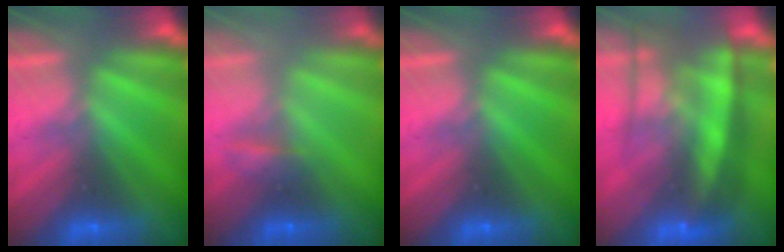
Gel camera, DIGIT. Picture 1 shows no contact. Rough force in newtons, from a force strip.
{"total": 2.2}
{"total": 0.0}
{"total": 5.7}